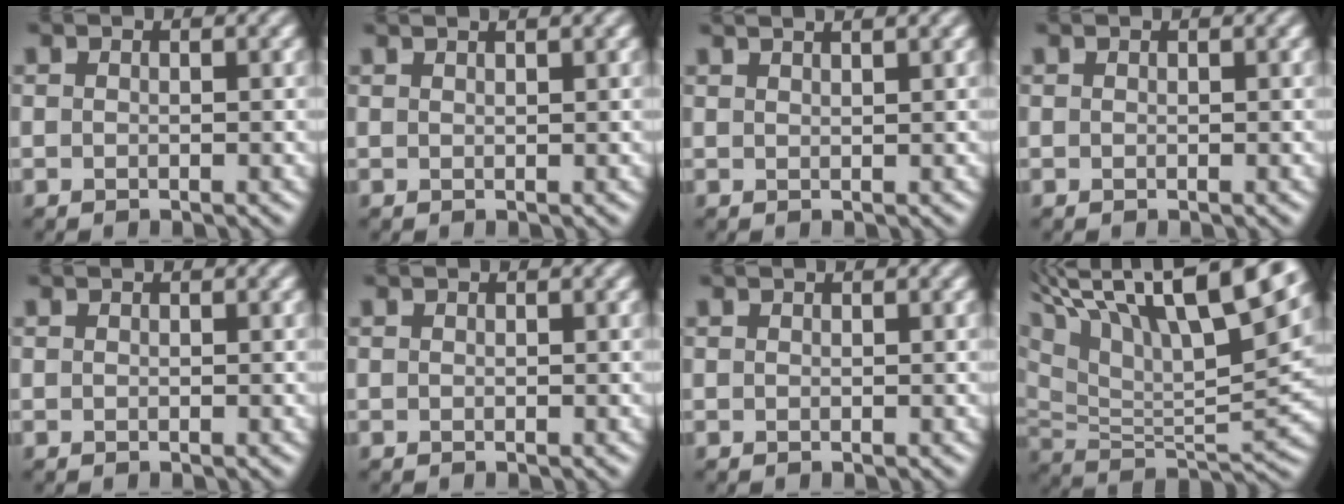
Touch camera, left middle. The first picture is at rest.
{"total": 2.3, "force": [1.8, 0.8, 1.3], "torque": [0.004, 0.013, -0.002]}
{"total": 3.5, "force": [2.6, 1.3, 2.0], "torque": [0.000, 0.026, 0.004]}
{"total": 0.0}
{"total": 0.0}
{"total": 0.0}
{"total": 0.5, "force": [0.5, 0.1, 0.2], "torque": [0.000, 0.001, 0.004]}
{"total": 16.2, "force": [9.6, 5.4, 11.8], "torque": [-0.209, 0.030, 0.147]}